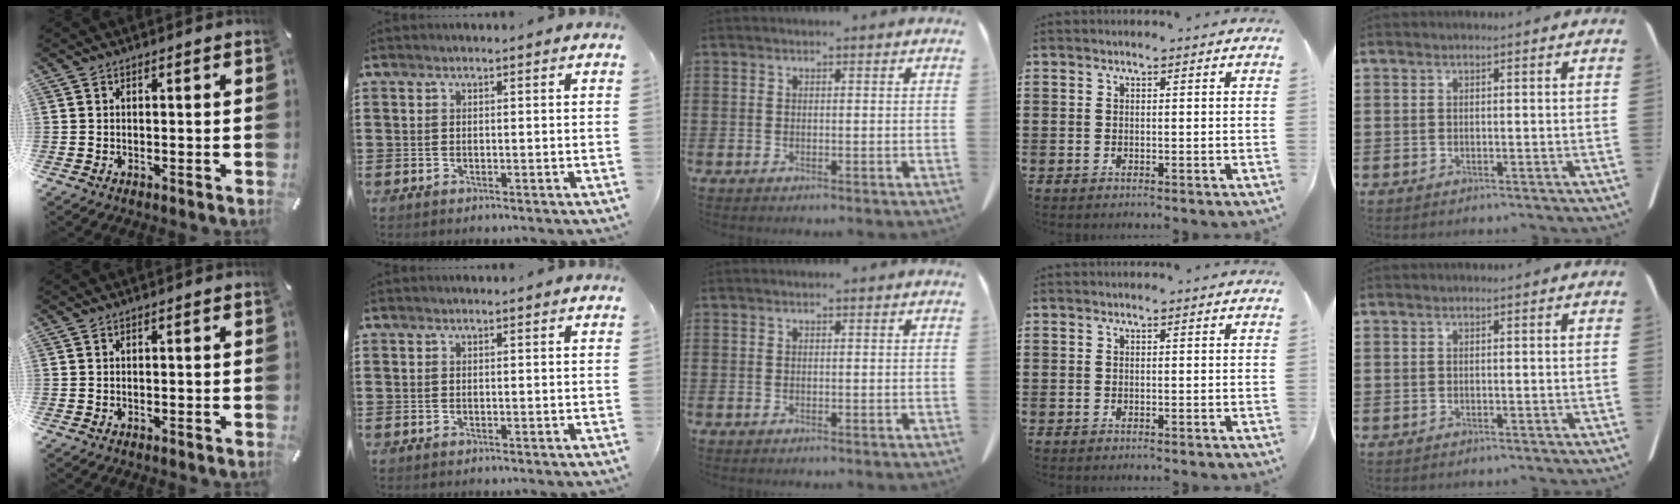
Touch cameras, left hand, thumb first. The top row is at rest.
{}